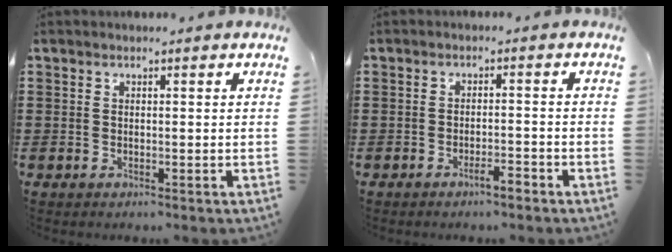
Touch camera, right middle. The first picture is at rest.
{"total": 2.6, "force": [-2.0, 0.4, 1.5], "torque": [-0.027, 0.001, -0.036]}